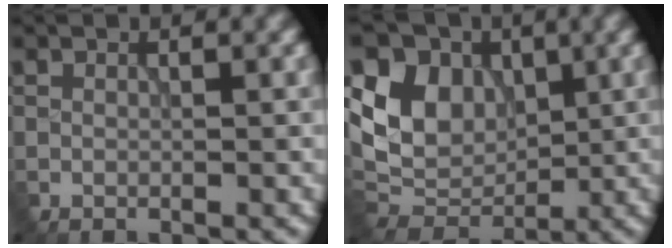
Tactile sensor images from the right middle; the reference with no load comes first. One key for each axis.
{"total": 7.9, "fx": 2.1, "fy": 6.3, "fz": 4.2, "tx": -0.086, "ty": -0.006, "tz": 0.031}